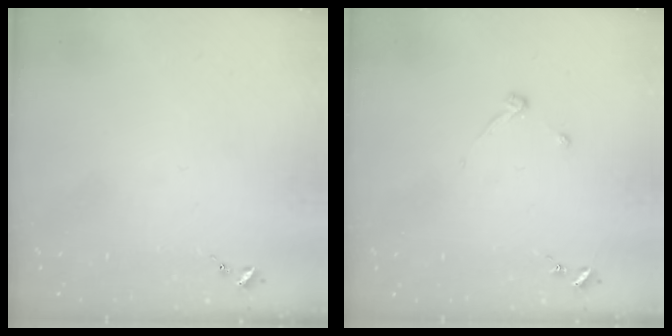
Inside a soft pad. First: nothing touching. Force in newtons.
{"total": 3.3, "press": 3.3, "slide": 0.4}